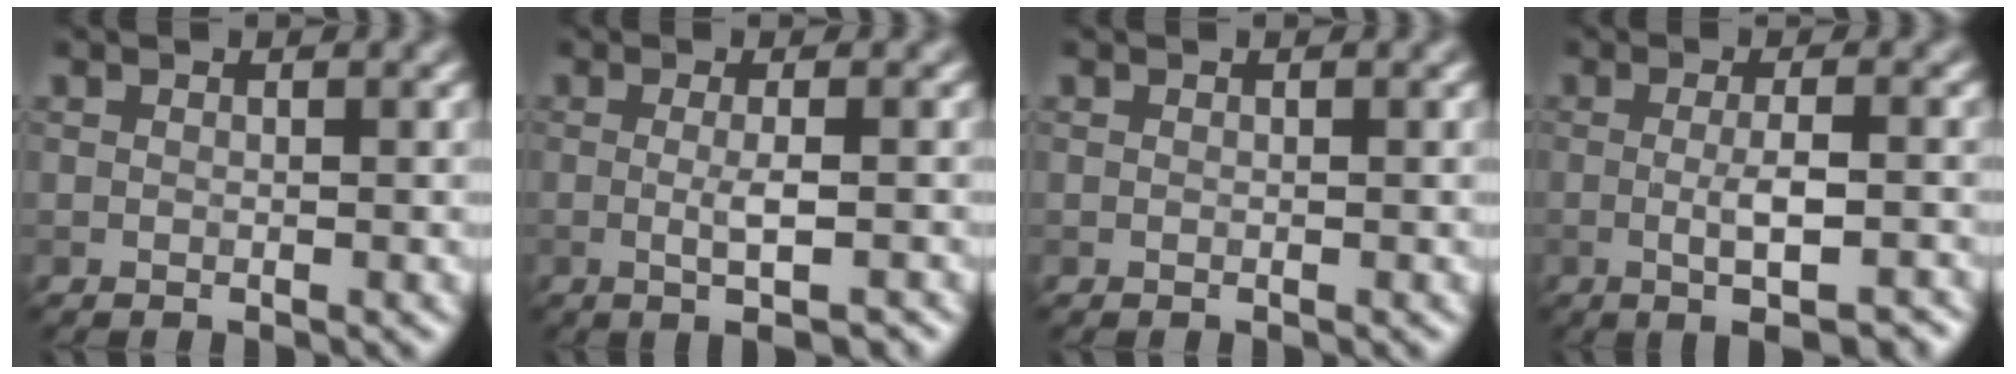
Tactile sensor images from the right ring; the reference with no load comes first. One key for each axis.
{"total": 2.9, "fx": -0.4, "fy": 0.6, "fz": 2.8, "tx": -0.046, "ty": -0.005, "tz": -0.005}
{"total": 0.0}
{"total": 4.5, "fx": -1.0, "fy": 1.1, "fz": 4.3, "tx": -0.068, "ty": -0.005, "tz": -0.012}